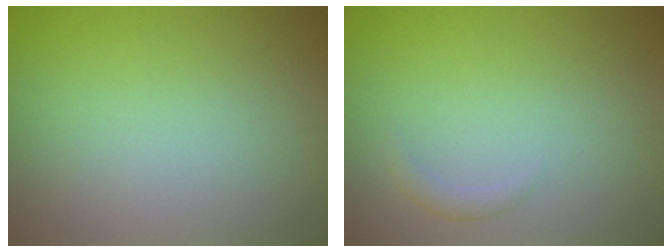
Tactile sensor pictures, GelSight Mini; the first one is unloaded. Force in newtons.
{"total": 0.9, "press": 0.9, "slide": 0.1}